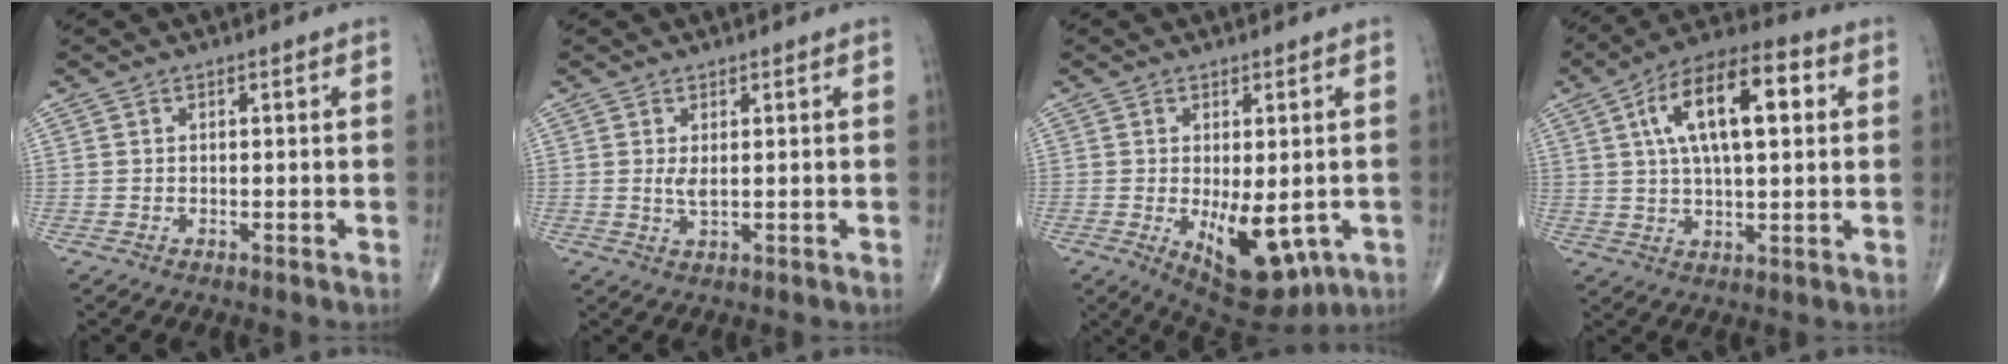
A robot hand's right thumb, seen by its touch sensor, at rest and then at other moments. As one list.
[{"total": 1.8, "force": [0.4, 0.6, 1.7], "torque": [-0.033, -0.006, 0.012]}, {"total": 11.6, "force": [-2.8, 5.5, 9.8], "torque": [-0.120, -0.017, -0.023]}, {"total": 16.3, "force": [4.3, 6.8, 14.2], "torque": [-0.229, 0.016, 0.064]}]